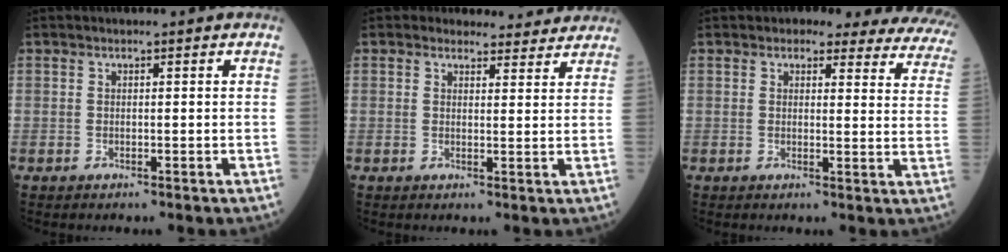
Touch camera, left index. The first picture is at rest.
{"total": 4.4, "force": [4.0, 1.7, -0.4], "torque": [0.019, -0.004, 0.031]}
{"total": 16.3, "force": [15.2, 4.8, 3.3], "torque": [0.005, -0.063, 0.129]}